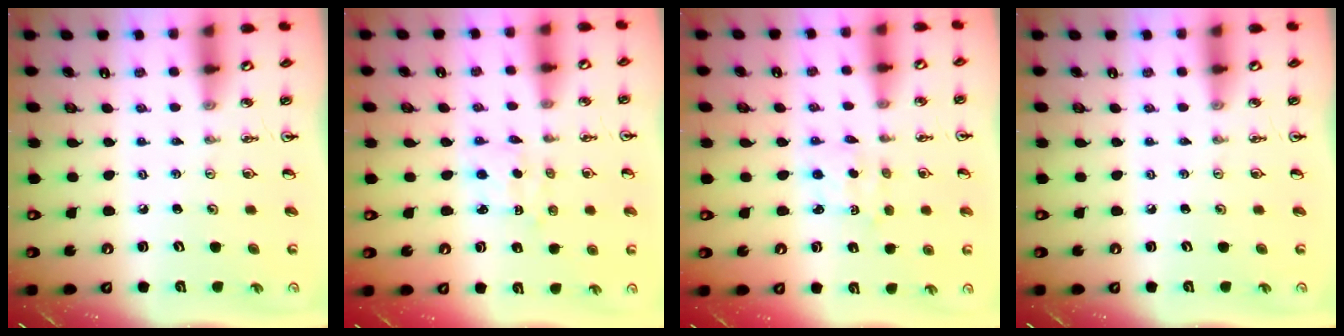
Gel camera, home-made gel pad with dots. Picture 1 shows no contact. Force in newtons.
{"total": 1.6, "press": 1.4, "slide": 0.7}
{"total": 1.8, "press": 1.8, "slide": 0.4}
{"total": 0.0}